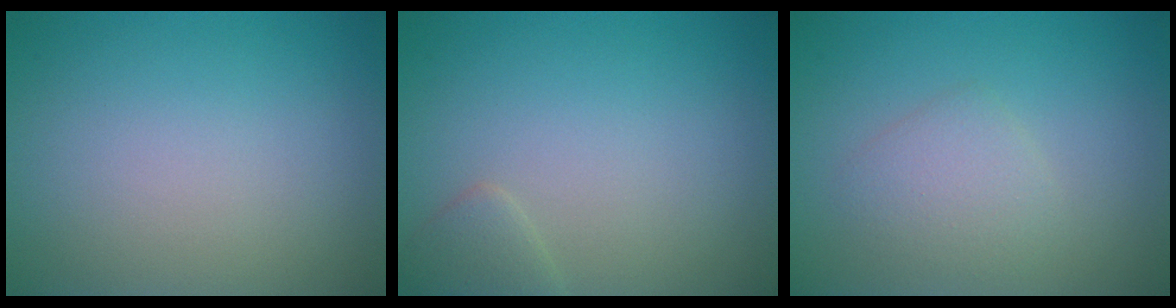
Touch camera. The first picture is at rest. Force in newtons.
{"total": 1.4, "press": 1.4, "slide": 0.1}
{"total": 2.2, "press": 2.2, "slide": 0.1}